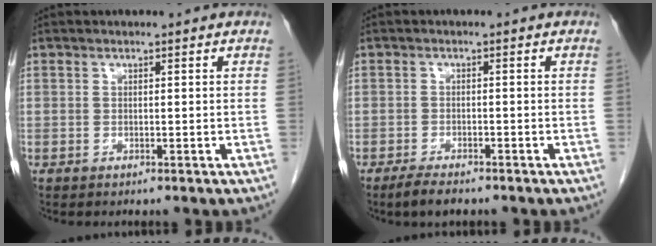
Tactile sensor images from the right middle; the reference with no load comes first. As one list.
[{"total": 3.1, "force": [-2.4, 0.8, 1.7], "torque": [-0.040, -0.007, -0.039]}]